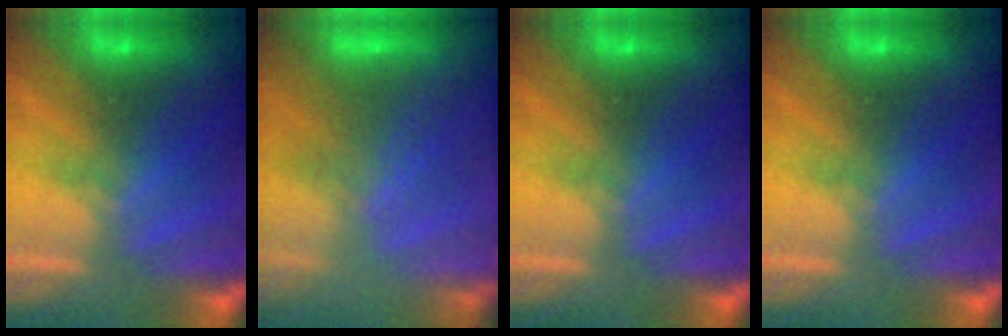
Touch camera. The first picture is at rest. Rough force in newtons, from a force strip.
{"total": 7.1}
{"total": 0.0}
{"total": 0.0}